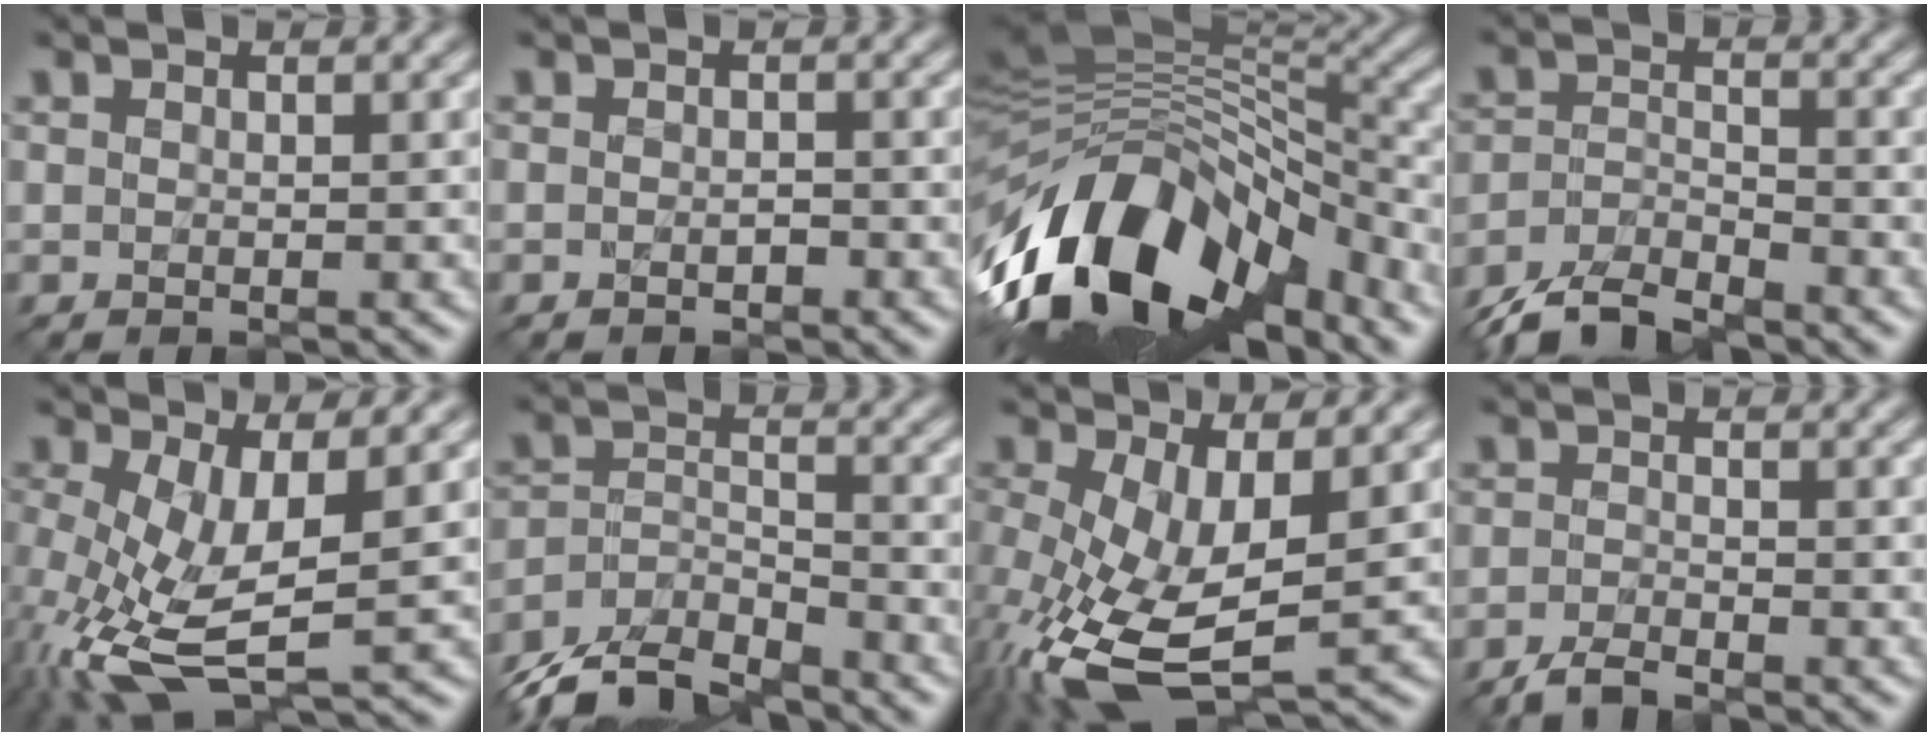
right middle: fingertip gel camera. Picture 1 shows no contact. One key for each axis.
{"total": 0.5, "fx": -0.5, "fy": -0.1, "fz": 0.1, "tx": -0.005, "ty": -0.005, "tz": -0.005}
{"total": 15.1, "fx": -8.0, "fy": 8.2, "fz": 9.8, "tx": -0.191, "ty": 0.008, "tz": -0.138}
{"total": 5.5, "fx": -5.2, "fy": 1.0, "fz": 1.2, "tx": -0.033, "ty": -0.012, "tz": -0.099}
{"total": 7.2, "fx": -1.7, "fy": 2.8, "fz": 6.4, "tx": -0.156, "ty": -0.015, "tz": -0.029}
{"total": 7.4, "fx": -6.9, "fy": 2.0, "fz": 1.6, "tx": -0.040, "ty": -0.008, "tz": -0.128}
{"total": 8.6, "fx": -1.9, "fy": 4.1, "fz": 7.4, "tx": -0.177, "ty": -0.024, "tz": -0.029}
{"total": 2.4, "fx": -2.3, "fy": 0.2, "fz": 0.6, "tx": -0.016, "ty": -0.006, "tz": -0.053}